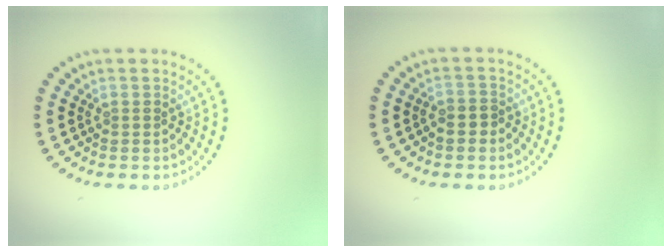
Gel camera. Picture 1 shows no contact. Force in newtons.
{"total": 1.2, "press": 1.0, "slide": 0.7}